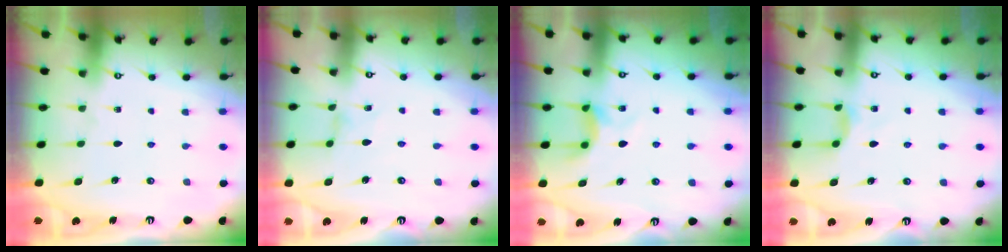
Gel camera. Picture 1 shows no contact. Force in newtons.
{"total": 0.0}
{"total": 4.8, "press": 4.8, "slide": 0.5}
{"total": 3.7, "press": 3.7, "slide": 0.5}